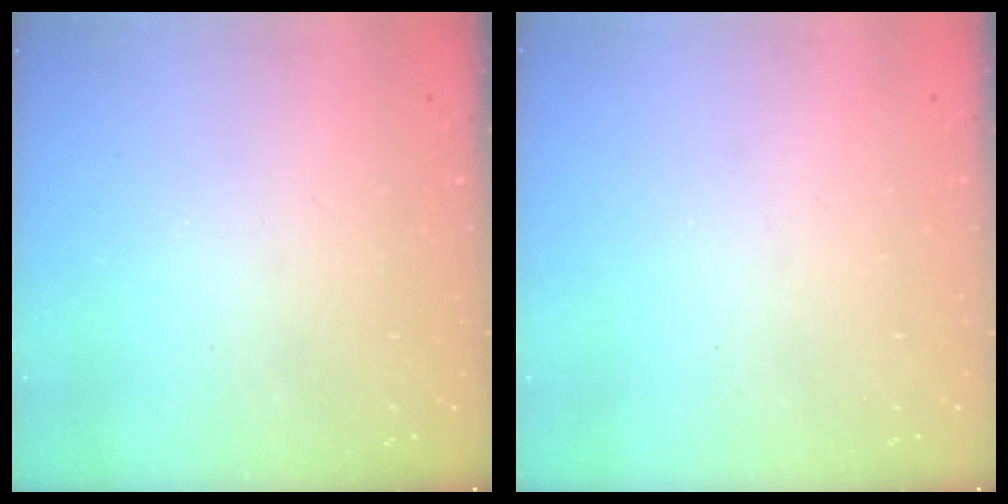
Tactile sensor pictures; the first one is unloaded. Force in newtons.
{"total": 0.0}